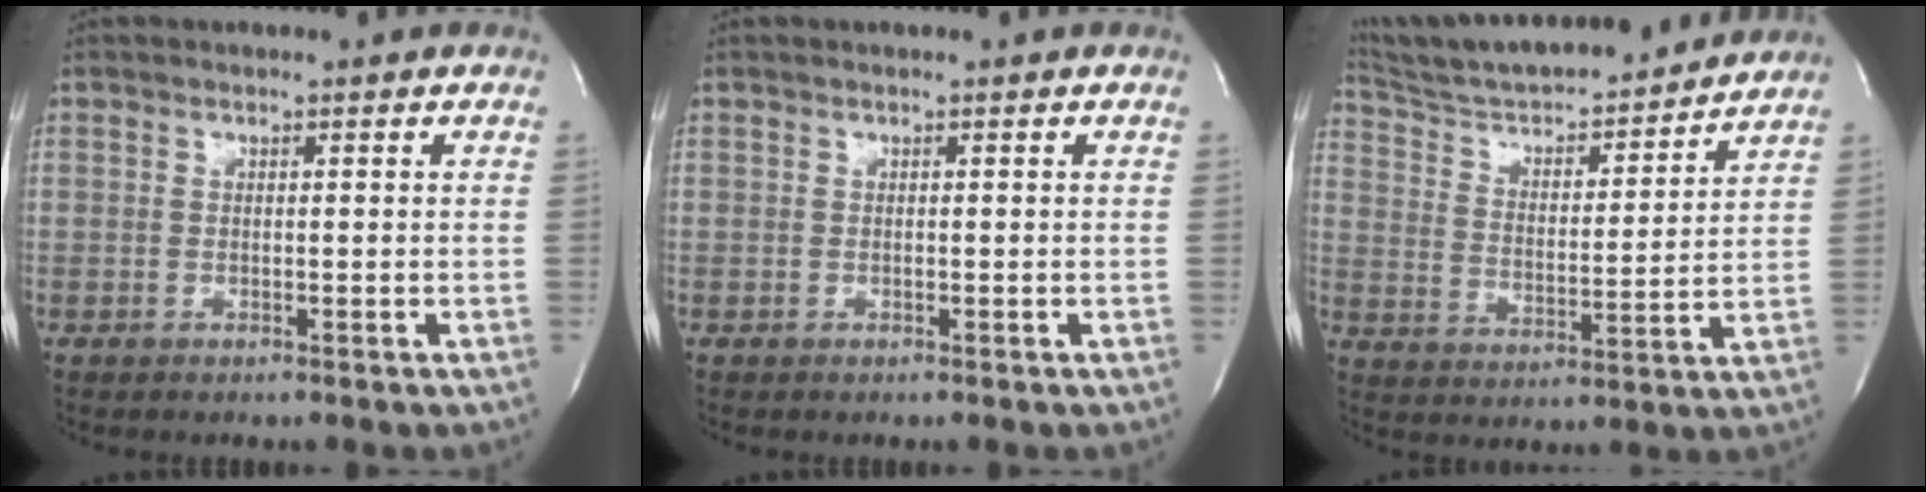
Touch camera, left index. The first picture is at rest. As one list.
[{"total": 0.0}, {"total": 19.7, "force": [18.2, 1.9, 7.1], "torque": [-0.121, 0.006, 0.286]}]